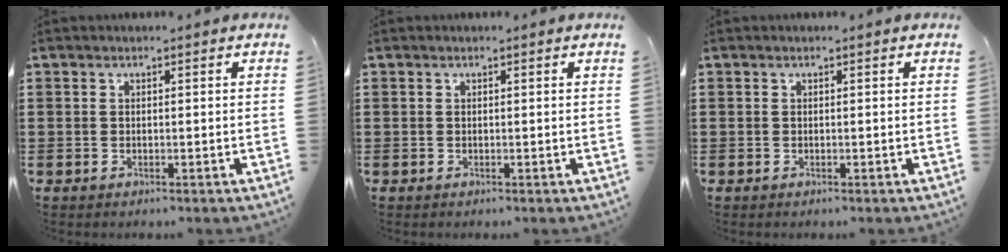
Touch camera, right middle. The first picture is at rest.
{"total": 0.0}
{"total": 0.0}